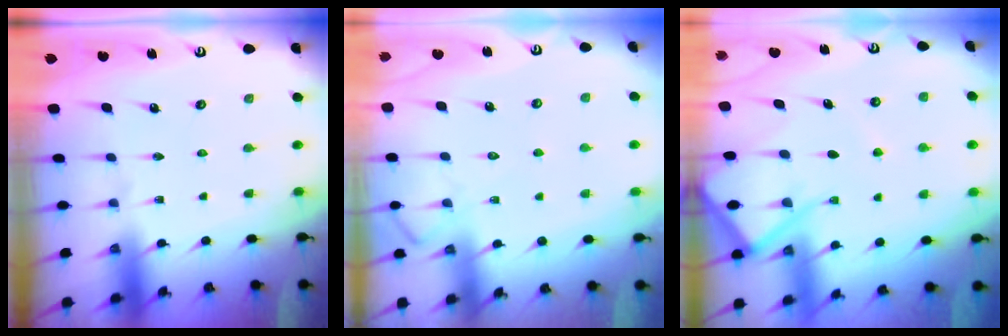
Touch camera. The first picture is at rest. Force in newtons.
{"total": 8.6, "press": 8.5, "slide": 1.0}
{"total": 9.3, "press": 9.2, "slide": 1.1}